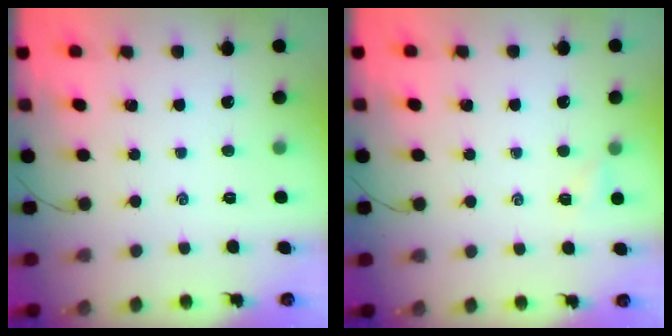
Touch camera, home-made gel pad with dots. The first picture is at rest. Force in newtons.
{"total": 1.7, "press": 1.7, "slide": 0.5}